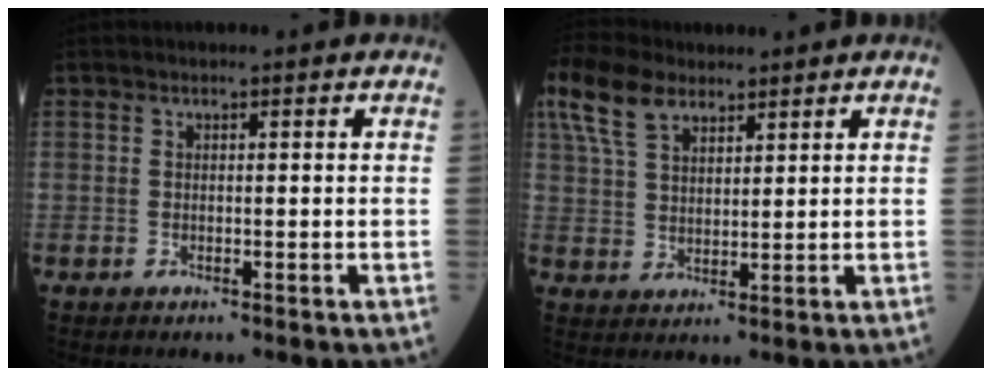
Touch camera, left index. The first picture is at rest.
{"total": 10.0, "force": [6.9, 4.6, 5.6], "torque": [-0.133, 0.028, 0.139]}